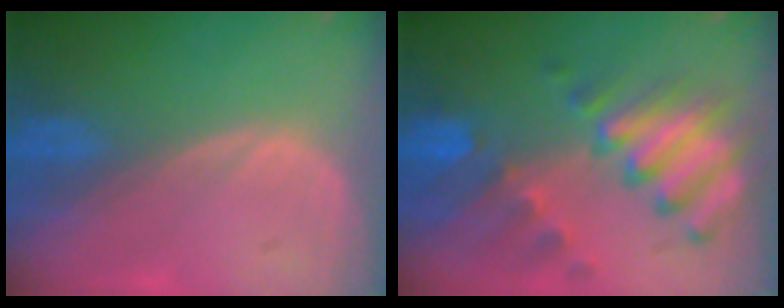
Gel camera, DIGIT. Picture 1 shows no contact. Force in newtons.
{"total": 10.4, "press": 9.0, "slide": 5.3}